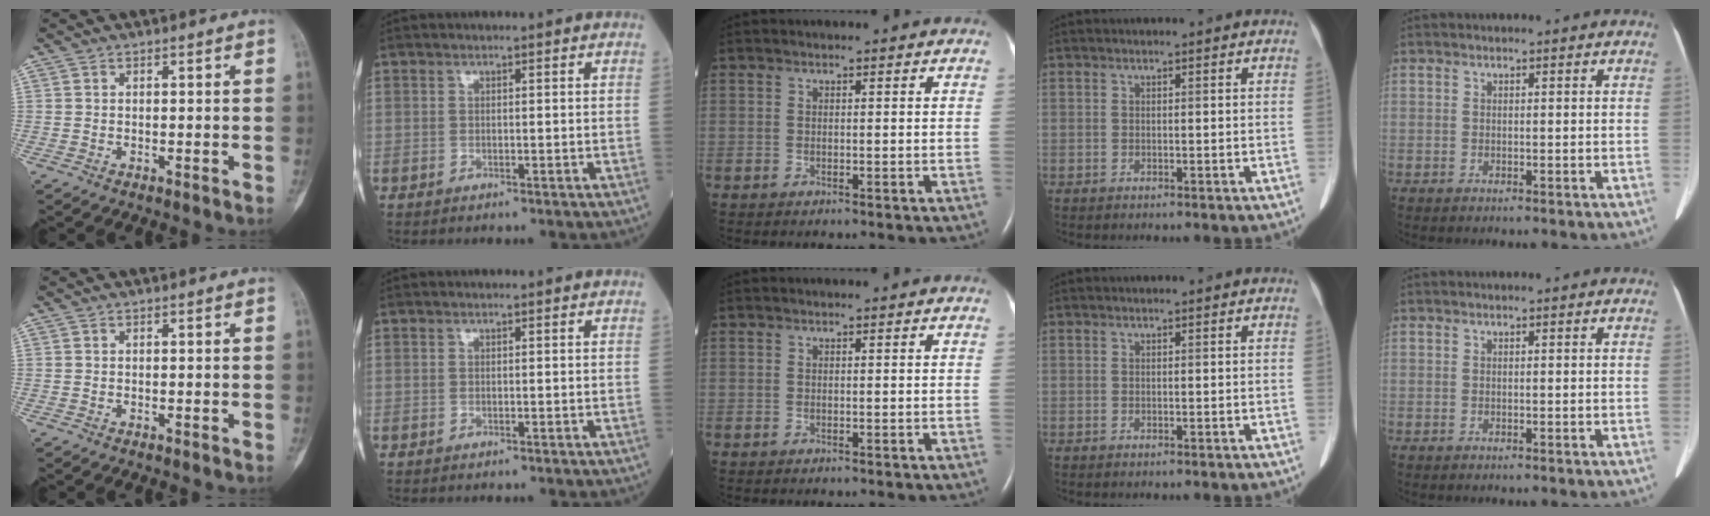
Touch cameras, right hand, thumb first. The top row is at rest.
{}